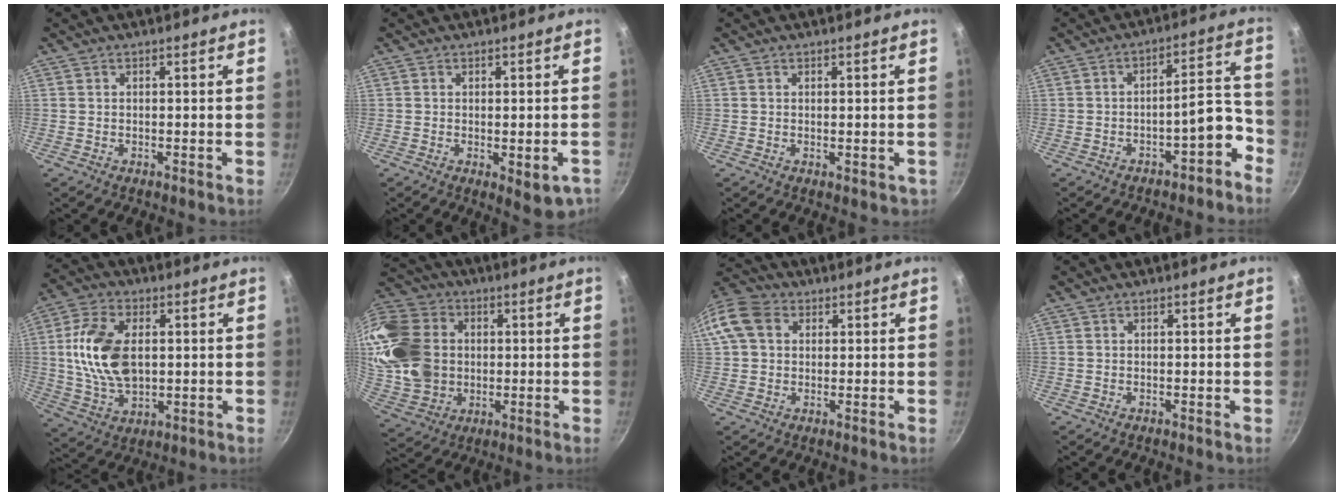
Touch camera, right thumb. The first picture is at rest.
{"total": 5.7, "force": [-2.1, 2.2, 4.9], "torque": [-0.050, -0.003, -0.022]}
{"total": 0.9, "force": [0.1, 0.5, 0.7], "torque": [-0.007, -0.001, 0.002]}
{"total": 8.3, "force": [-5.0, 3.3, 5.8], "torque": [-0.047, 0.080, -0.058]}
{"total": 14.7, "force": [1.7, 8.9, 11.6], "torque": [-0.206, -0.002, 0.034]}
{"total": 22.8, "force": [2.8, 18.6, 13.0], "torque": [-0.263, 0.018, 0.065]}
{"total": 10.7, "force": [2.7, 8.5, 5.9], "torque": [-0.110, 0.021, 0.033]}
{"total": 0.0}